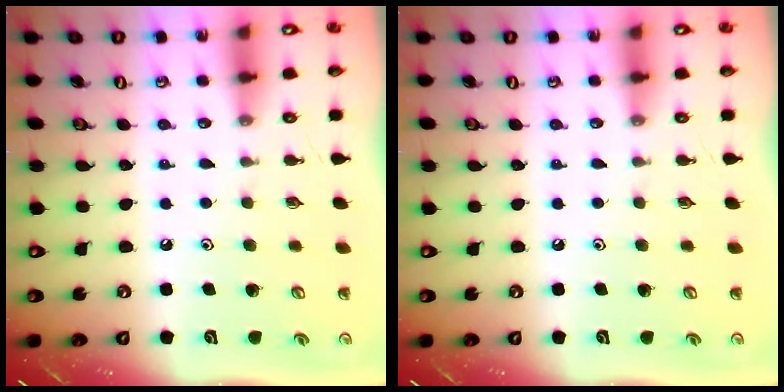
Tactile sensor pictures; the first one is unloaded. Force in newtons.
{"total": 0.0}